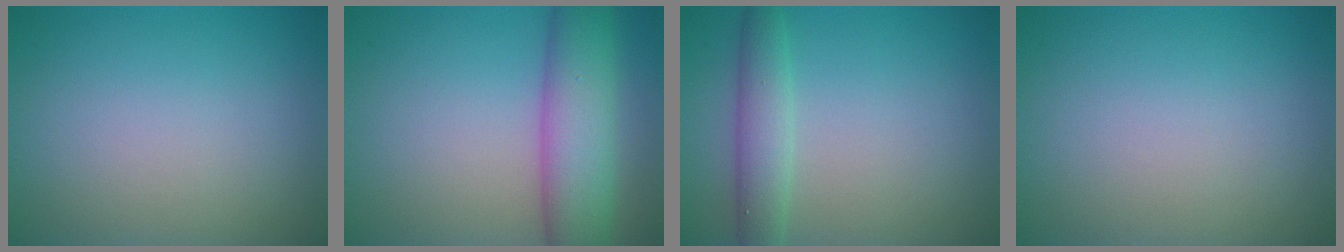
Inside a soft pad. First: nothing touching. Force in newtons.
{"total": 7.6, "press": 7.6, "slide": 0.1}
{"total": 3.1, "press": 3.1, "slide": 0.2}
{"total": 0.0}